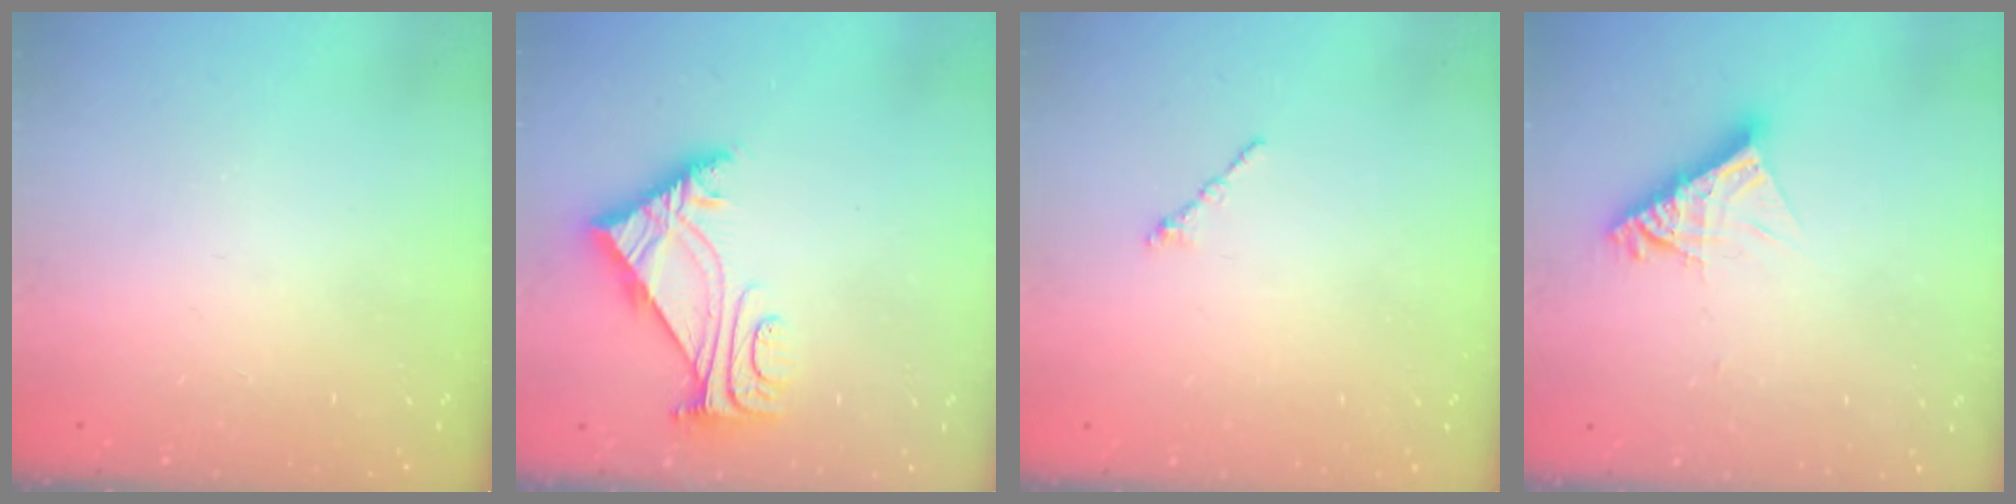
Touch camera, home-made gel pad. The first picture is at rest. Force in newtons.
{"total": 6.1, "press": 6.0, "slide": 1.1}
{"total": 1.2, "press": 1.1, "slide": 0.5}
{"total": 9.6, "press": 9.6, "slide": 0.8}